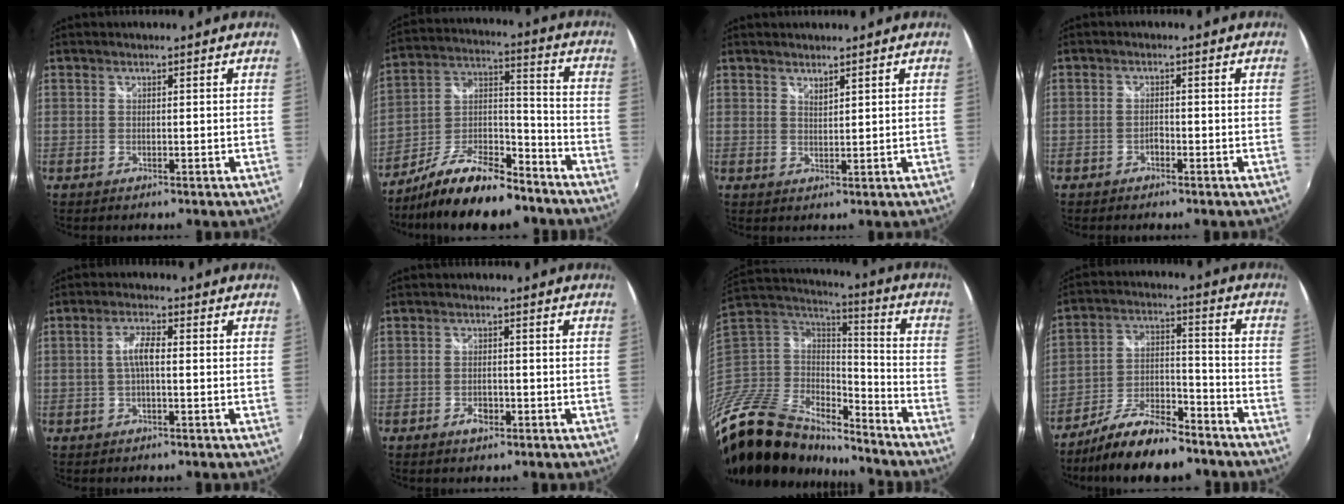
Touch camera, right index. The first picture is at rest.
{"total": 18.2, "force": [-13.2, 6.6, 10.7], "torque": [-0.205, 0.007, -0.219]}
{"total": 1.7, "force": [1.6, 0.3, 0.6], "torque": [-0.008, 0.000, 0.027]}
{"total": 1.2, "force": [-1.0, 0.5, 0.5], "torque": [-0.009, 0.002, -0.017]}
{"total": 3.6, "force": [-0.3, 0.9, 3.5], "torque": [-0.070, 0.008, -0.005]}
{"total": 2.7, "force": [-1.6, 1.5, 1.7], "torque": [-0.034, 0.001, -0.026]}
{"total": 23.4, "force": [-17.3, 11.9, 10.4], "torque": [-0.246, 0.002, -0.298]}
{"total": 14.8, "force": [-11.5, 4.8, 8.1], "torque": [-0.160, 0.006, -0.194]}